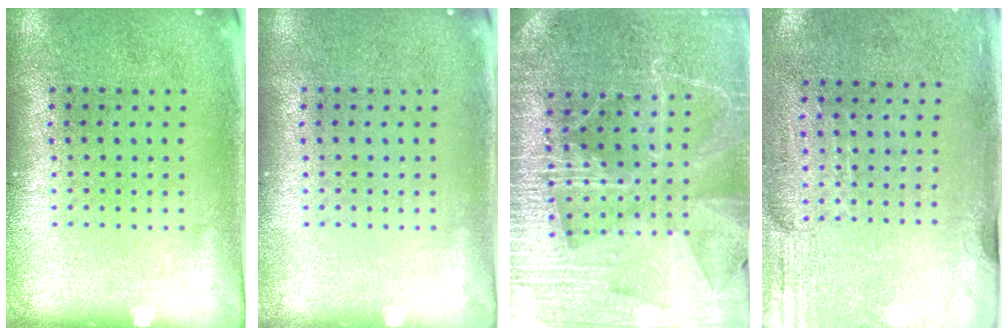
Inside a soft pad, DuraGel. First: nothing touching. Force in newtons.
{"total": 0.0}
{"total": 4.4, "press": 4.2, "slide": 1.5}
{"total": 3.0, "press": 2.5, "slide": 1.6}